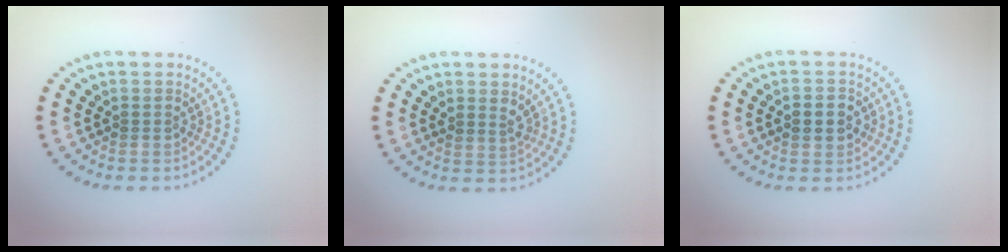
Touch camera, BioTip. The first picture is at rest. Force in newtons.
{"total": 1.3, "press": 1.1, "slide": 0.7}
{"total": 2.5, "press": 2.4, "slide": 0.2}